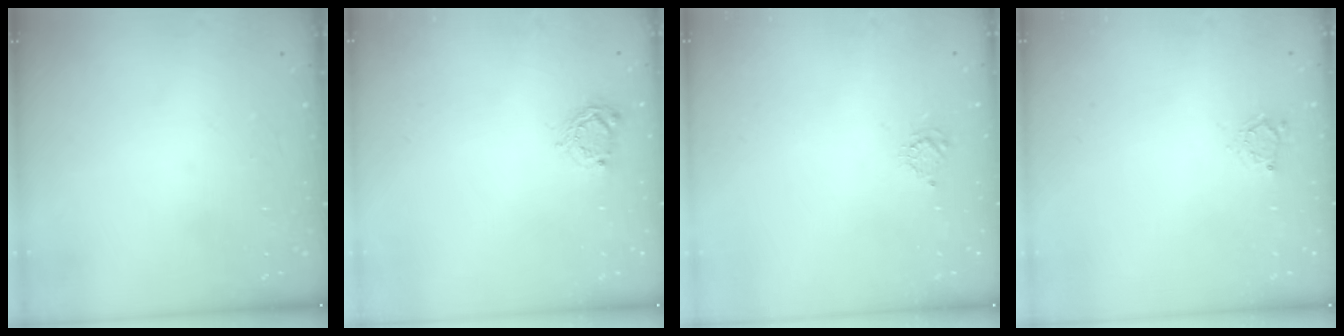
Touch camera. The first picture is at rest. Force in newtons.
{"total": 4.8, "press": 4.8, "slide": 0.3}
{"total": 3.9, "press": 3.8, "slide": 0.4}
{"total": 3.2, "press": 3.2, "slide": 0.5}